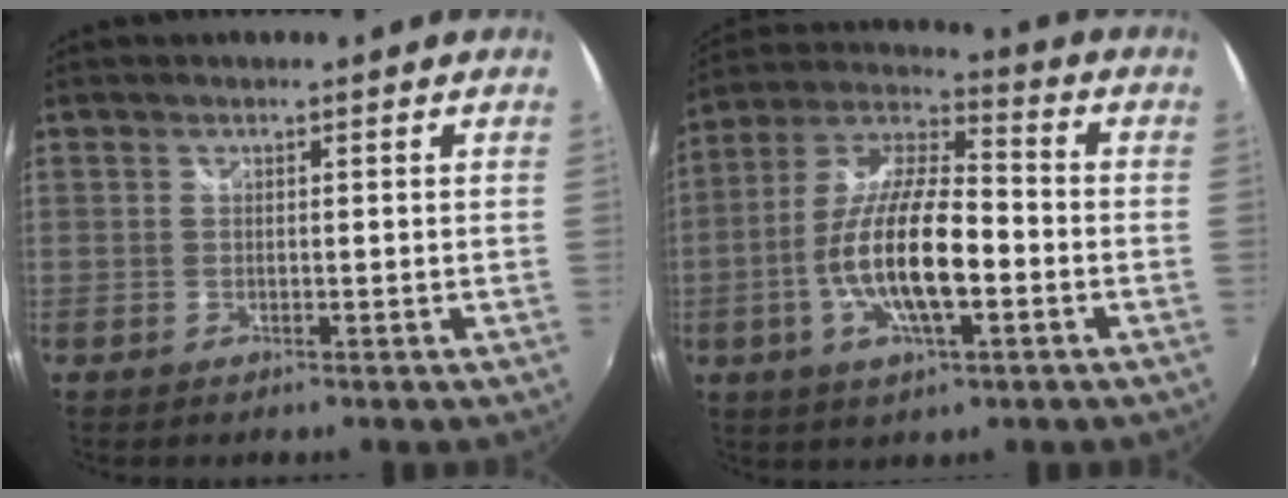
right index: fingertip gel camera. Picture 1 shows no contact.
{"total": 16.0, "force": [-4.0, 5.3, 14.6], "torque": [-0.289, -0.004, -0.078]}